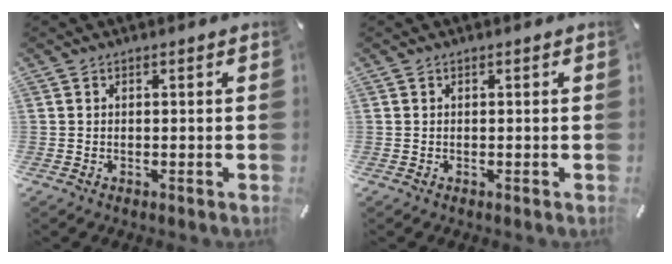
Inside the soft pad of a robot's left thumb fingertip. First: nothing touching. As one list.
[{"total": 0.0}]